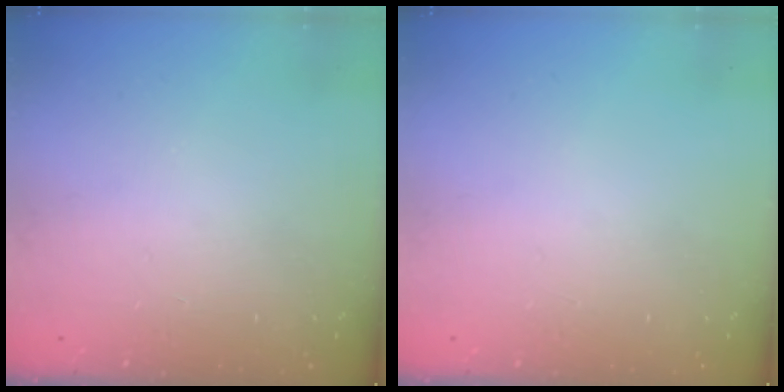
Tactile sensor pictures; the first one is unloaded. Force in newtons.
{"total": 0.0}